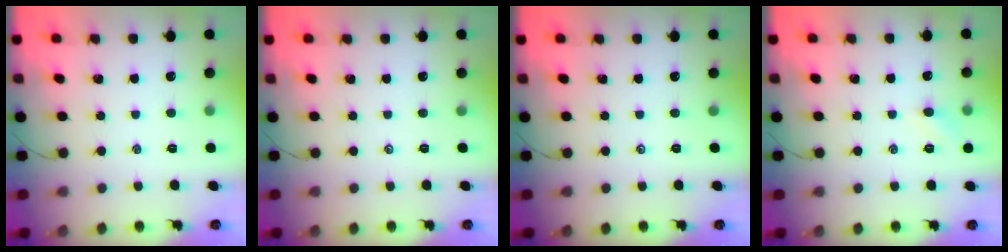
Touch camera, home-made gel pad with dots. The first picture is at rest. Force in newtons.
{"total": 0.0}
{"total": 0.0}
{"total": 3.5, "press": 3.4, "slide": 0.8}